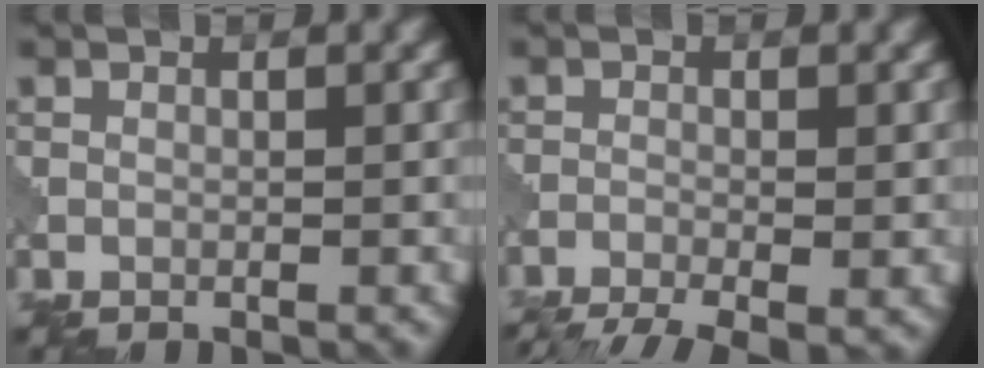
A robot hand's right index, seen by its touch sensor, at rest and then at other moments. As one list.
[{"total": 5.8, "force": [-4.2, 1.4, 3.8], "torque": [-0.072, -0.027, -0.076]}]